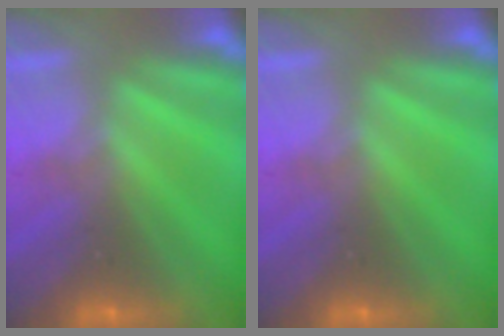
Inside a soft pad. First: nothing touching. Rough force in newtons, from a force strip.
{"total": 0.0}